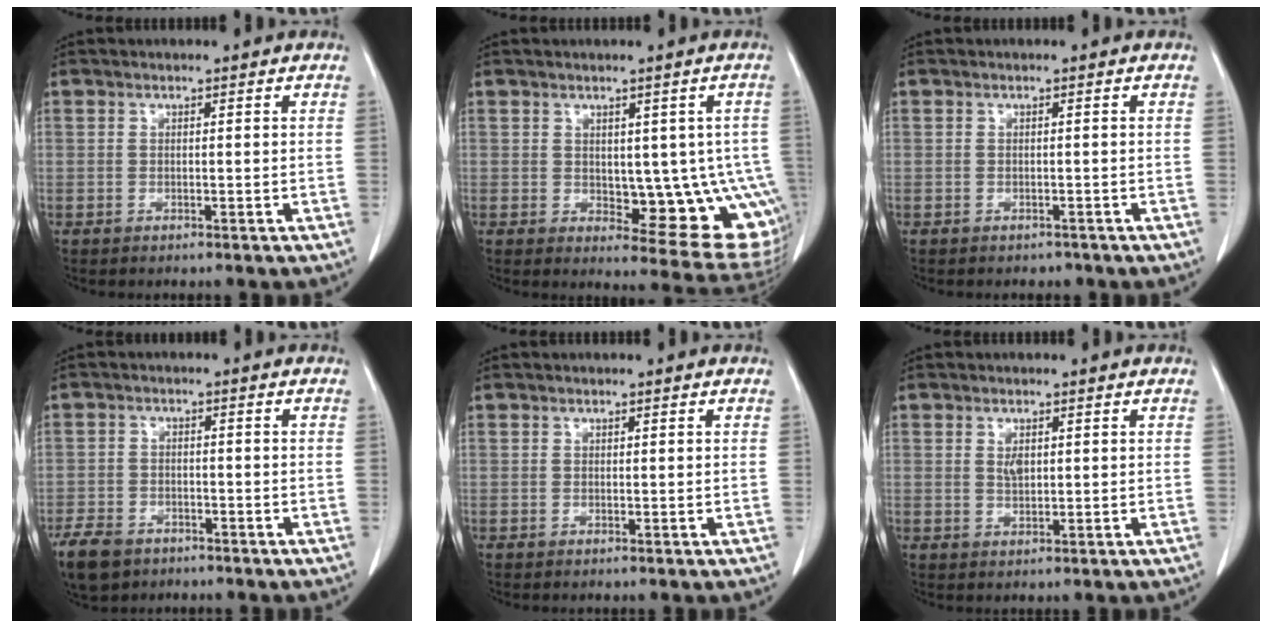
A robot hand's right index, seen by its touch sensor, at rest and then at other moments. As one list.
[{"total": 11.6, "force": [-0.7, 5.1, 10.4], "torque": [-0.101, -0.001, 0.006]}, {"total": 1.6, "force": [-1.3, 0.8, 0.2], "torque": [-0.007, -0.001, -0.018]}, {"total": 7.0, "force": [-5.0, 4.0, 2.8], "torque": [-0.059, -0.005, -0.084]}, {"total": 0.0}, {"total": 1.9, "force": [0.6, 0.9, 1.5], "torque": [-0.029, -0.002, 0.014]}]